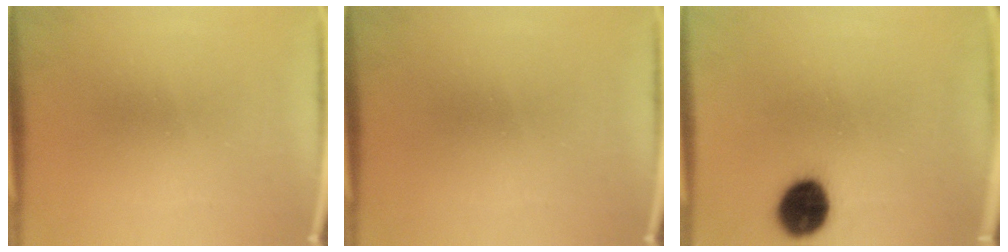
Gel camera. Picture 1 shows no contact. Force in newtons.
{"total": 0.0}
{"total": 9.8}